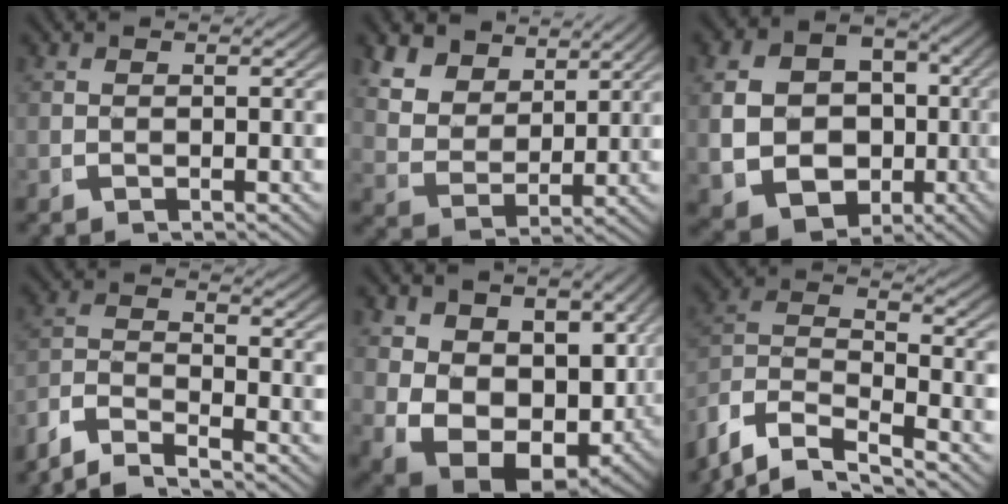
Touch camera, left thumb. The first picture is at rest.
{"total": 8.0, "force": [3.4, 5.6, 4.5], "torque": [-0.103, -0.015, 0.064]}
{"total": 14.0, "force": [-2.1, 11.5, 7.6], "torque": [-0.177, -0.059, -0.013]}
{"total": 5.4, "force": [-3.7, 2.8, 2.8], "torque": [-0.055, -0.012, -0.068]}
{"total": 13.0, "force": [-1.8, 9.5, 8.7], "torque": [-0.209, -0.085, 0.005]}
{"total": 12.7, "force": [-2.9, 9.6, 7.8], "torque": [-0.193, -0.047, -0.044]}